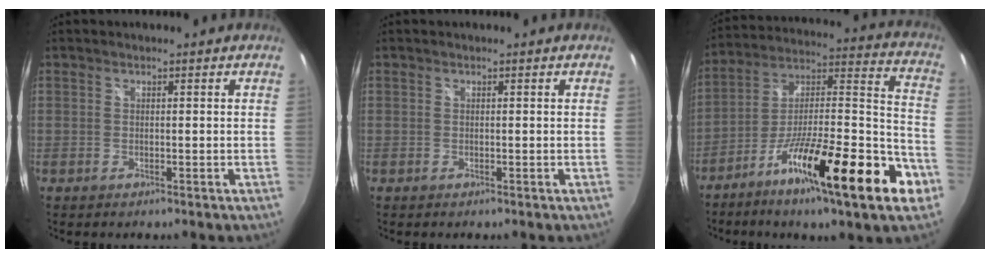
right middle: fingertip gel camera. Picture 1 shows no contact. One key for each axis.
{"total": 0.0}
{"total": 25.1, "fx": -13.2, "fy": 3.7, "fz": 21.0, "tx": -0.302, "ty": -0.007, "tz": -0.218}